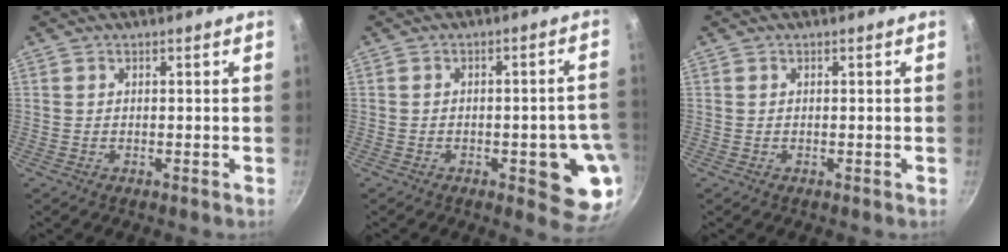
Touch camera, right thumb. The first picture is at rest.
{"total": 11.1, "force": [-3.2, 4.1, 9.8], "torque": [-0.076, 0.013, -0.038]}
{"total": 0.0}